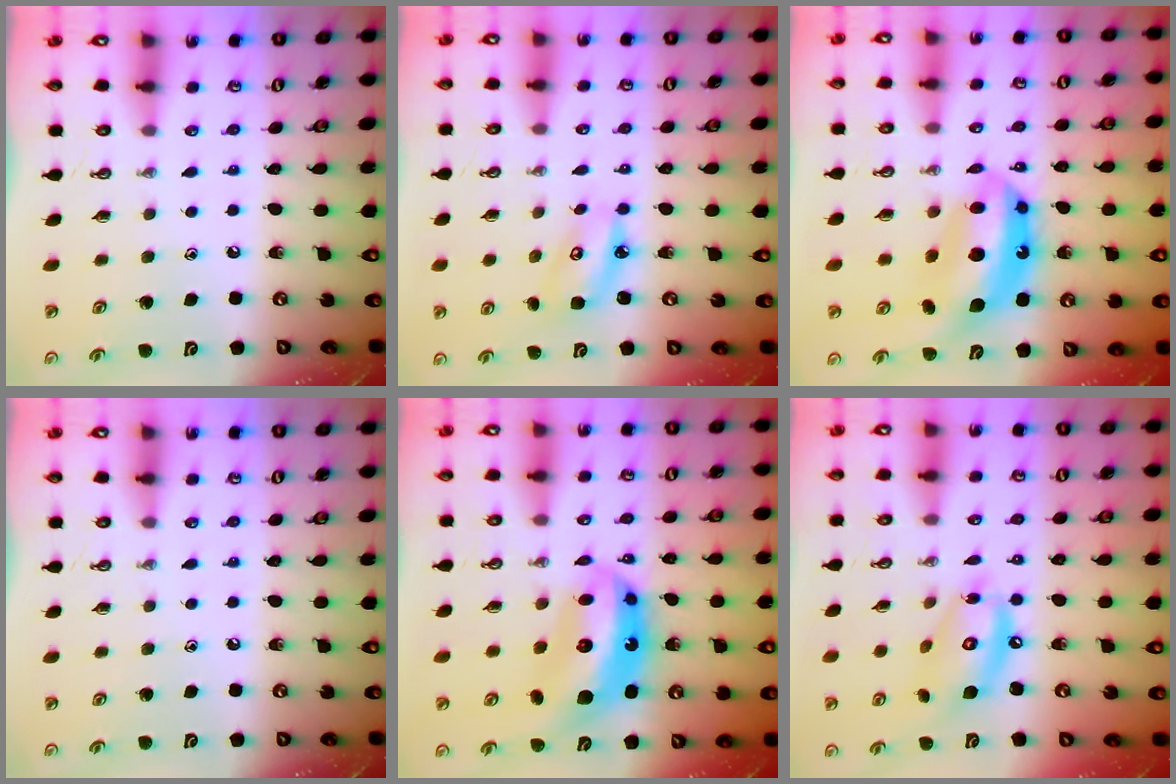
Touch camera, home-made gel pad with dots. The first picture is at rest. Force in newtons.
{"total": 5.8, "press": 5.8, "slide": 0.4}
{"total": 14.2, "press": 14.1, "slide": 1.2}
{"total": 0.0}
{"total": 13.7, "press": 13.6, "slide": 1.8}
{"total": 13.3, "press": 13.3, "slide": 1.2}